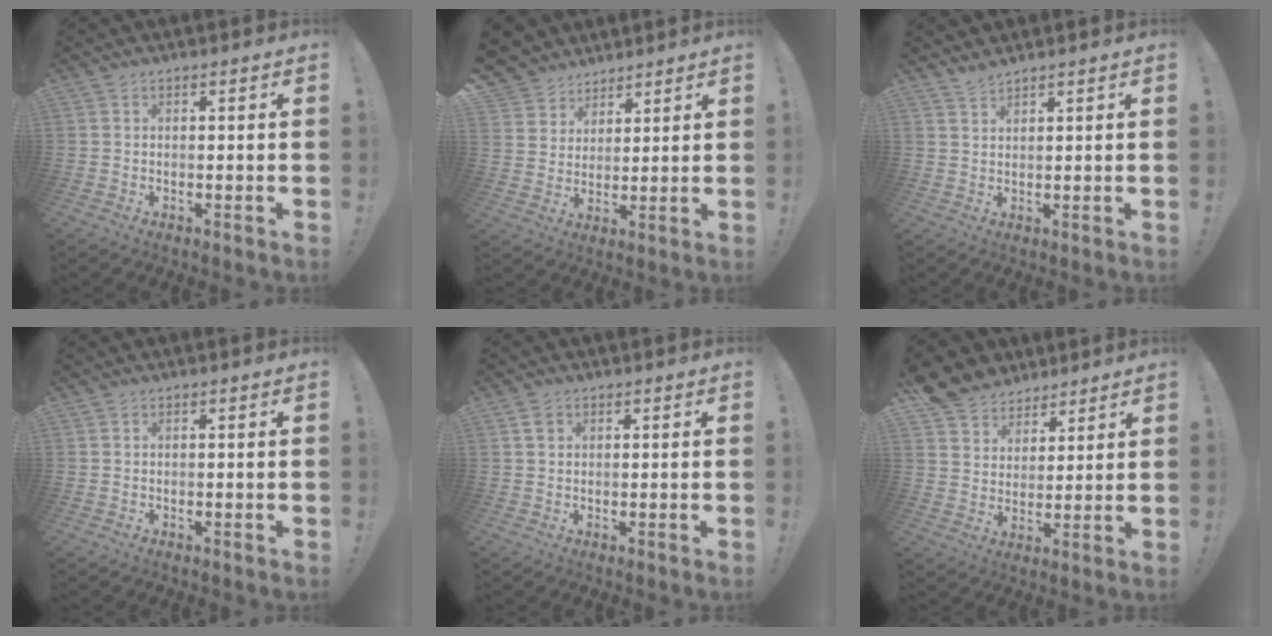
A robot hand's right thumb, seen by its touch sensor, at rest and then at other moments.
{"total": 7.2, "force": [4.9, 5.3, 0.4], "torque": [-0.016, -0.041, 0.102]}
{"total": 2.5, "force": [2.4, 0.3, 0.7], "torque": [-0.009, -0.016, 0.045]}
{"total": 0.0}
{"total": 1.9, "force": [1.0, 1.5, 0.6], "torque": [0.001, -0.003, 0.017]}
{"total": 8.8, "force": [6.4, 6.0, 0.6], "torque": [-0.017, -0.049, 0.131]}